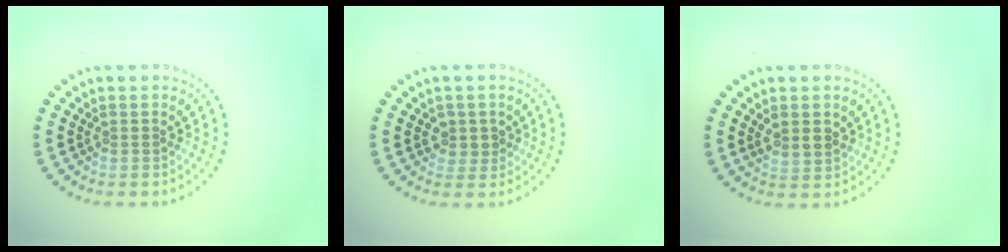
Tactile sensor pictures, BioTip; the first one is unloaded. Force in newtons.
{"total": 1.7, "press": 1.4, "slide": 0.9}
{"total": 1.5, "press": 1.3, "slide": 0.8}